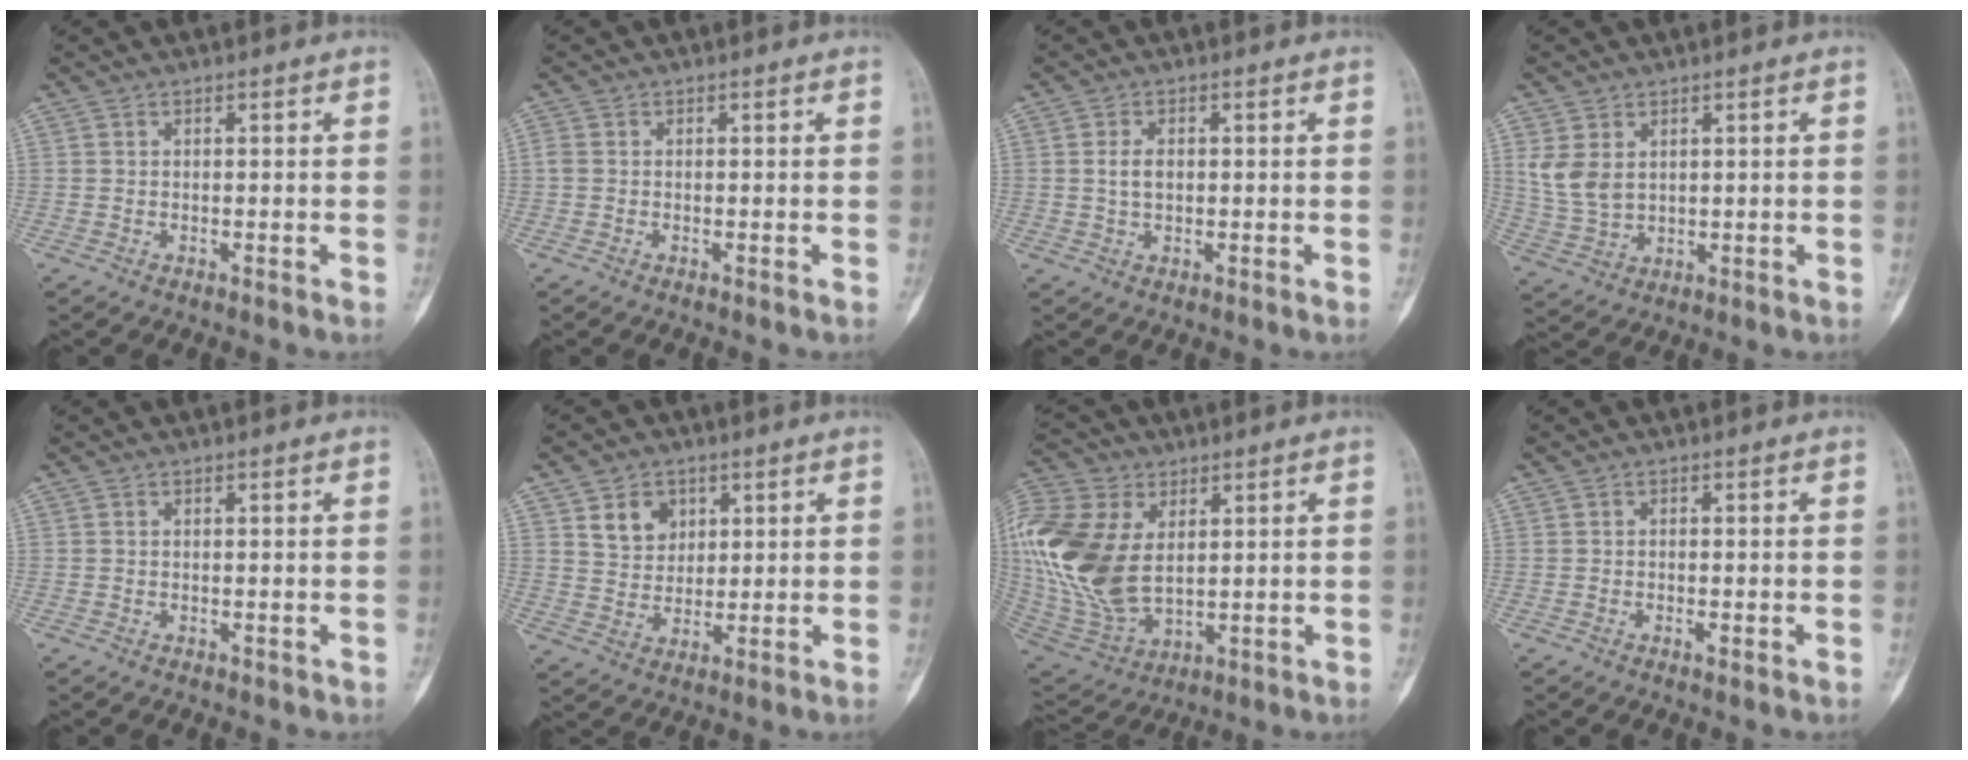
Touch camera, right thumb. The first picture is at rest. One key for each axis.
{"total": 0.9, "fx": 0.0, "fy": 0.7, "fz": 0.6, "tx": -0.015, "ty": -0.001, "tz": -0.002}
{"total": 3.0, "fx": 0.3, "fy": 1.9, "fz": 2.3, "tx": -0.042, "ty": 0.002, "tz": 0.007}
{"total": 6.5, "fx": 2.1, "fy": 4.6, "fz": 4.1, "tx": -0.077, "ty": -0.008, "tz": 0.058}
{"total": 0.0}
{"total": 6.7, "fx": 3.0, "fy": 5.2, "fz": 2.8, "tx": -0.023, "ty": -0.017, "tz": 0.057}
{"total": 22.1, "fx": 4.4, "fy": 14.0, "fz": 16.5, "tx": -0.372, "ty": -0.024, "tz": 0.091}
{"total": 1.3, "fx": -0.4, "fy": 0.6, "fz": 1.0, "tx": -0.018, "ty": -0.001, "tz": -0.007}